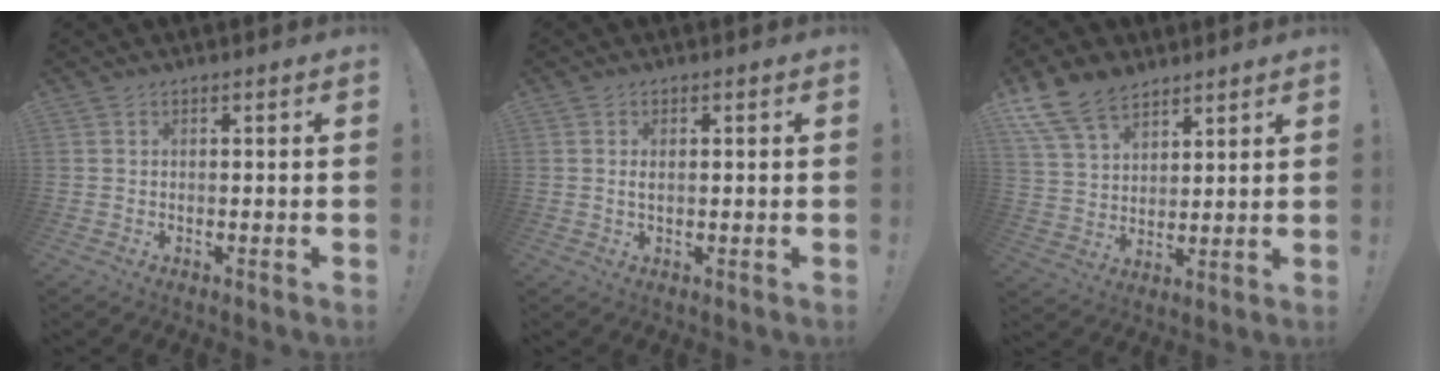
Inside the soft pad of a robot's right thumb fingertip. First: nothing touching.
{"total": 1.4, "force": [0.1, 0.5, 1.3], "torque": [-0.020, -0.001, 0.000]}
{"total": 13.1, "force": [9.3, 7.5, 5.3], "torque": [-0.102, -0.051, 0.181]}